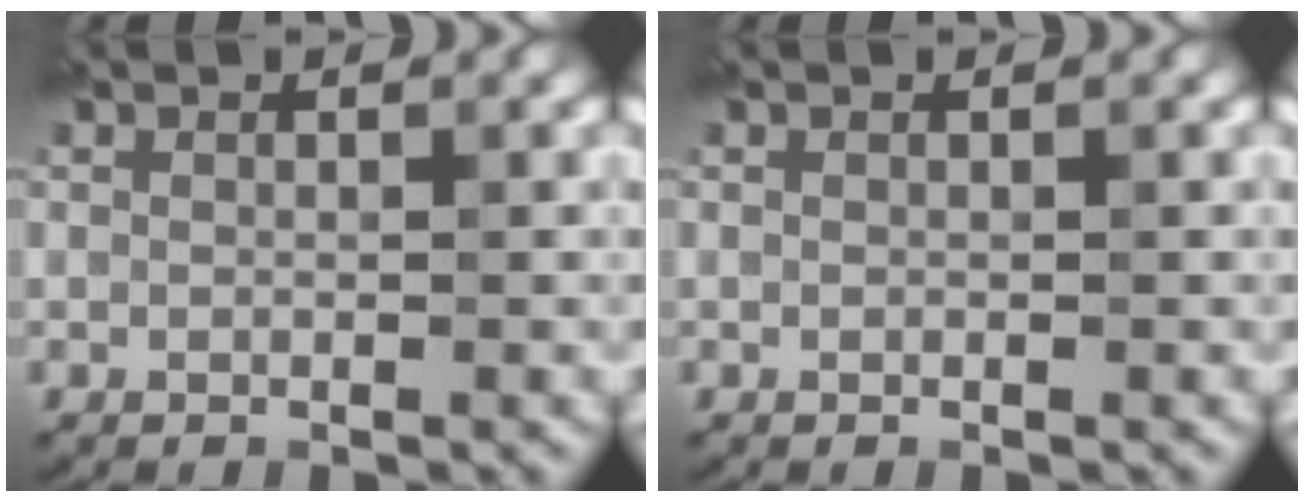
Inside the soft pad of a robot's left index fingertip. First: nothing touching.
{"total": 0.0}